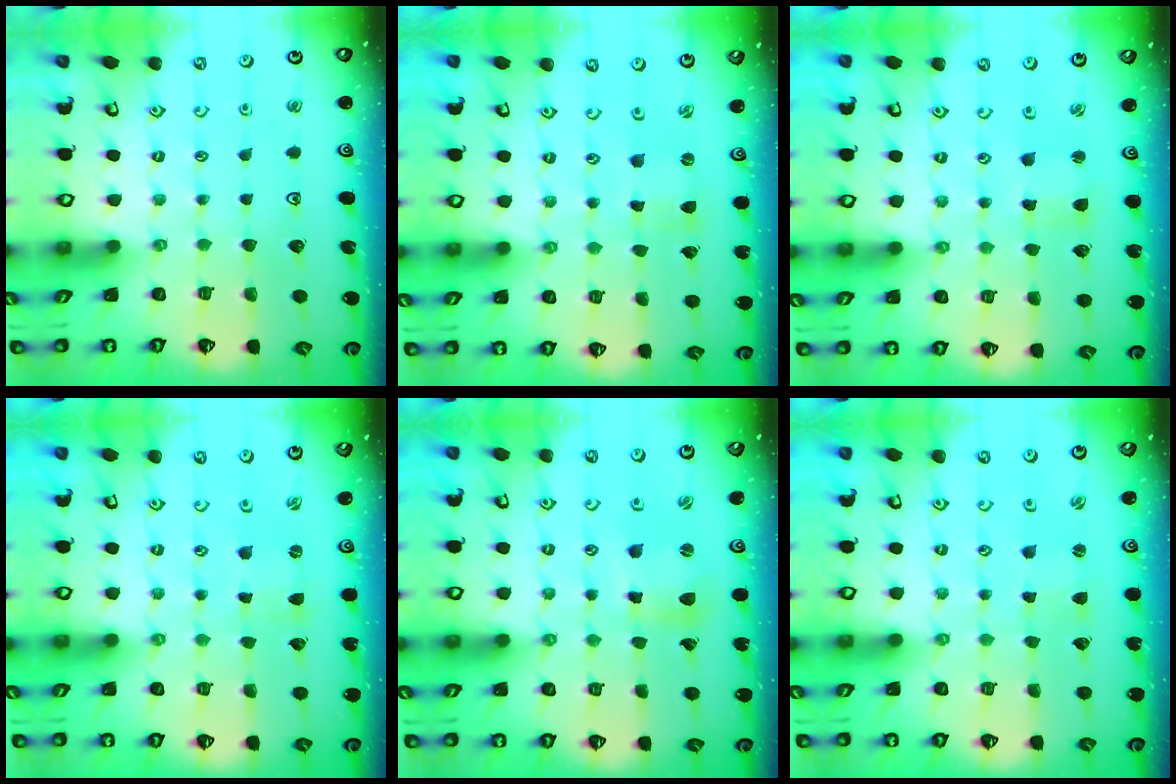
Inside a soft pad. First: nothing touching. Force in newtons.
{"total": 0.0}
{"total": 2.3, "press": 2.3, "slide": 0.4}
{"total": 0.0}
{"total": 6.7, "press": 6.6, "slide": 1.1}
{"total": 1.4, "press": 1.4, "slide": 0.3}